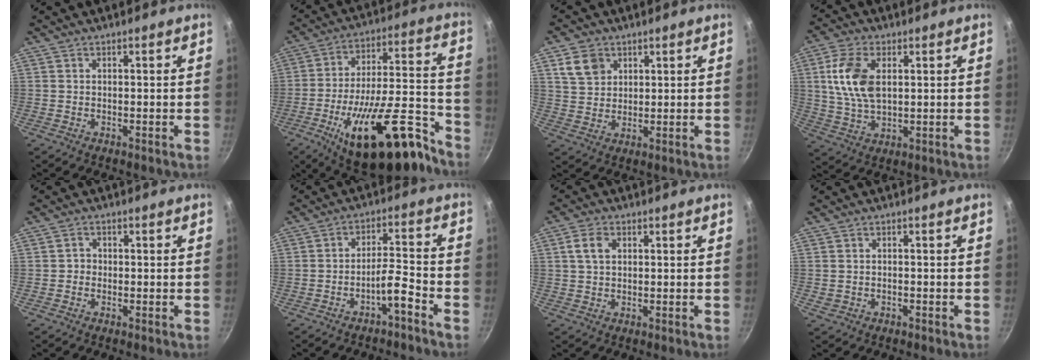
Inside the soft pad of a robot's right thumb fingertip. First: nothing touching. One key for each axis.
{"total": 25.6, "fx": -14.7, "fy": 10.0, "fz": 18.4, "tx": -0.241, "ty": 0.085, "tz": -0.223}
{"total": 6.6, "fx": 3.0, "fy": 5.1, "fz": 3.0, "tx": -0.032, "ty": -0.002, "tz": 0.062}
{"total": 11.0, "fx": 2.5, "fy": 6.3, "fz": 8.7, "tx": -0.164, "ty": -0.005, "tz": 0.049}
{"total": 1.6, "fx": -0.4, "fy": 1.4, "fz": 0.5, "tx": -0.003, "ty": 0.005, "tz": -0.009}
{"total": 5.5, "fx": -3.6, "fy": 0.9, "fz": 4.1, "tx": -0.073, "ty": 0.038, "tz": -0.057}
{"total": 4.0, "fx": 1.1, "fy": 2.8, "fz": 2.7, "tx": -0.044, "ty": 0.005, "tz": 0.018}
{"total": 1.2, "fx": -0.4, "fy": 0.9, "fz": 0.6, "tx": -0.009, "ty": 0.007, "tz": -0.002}